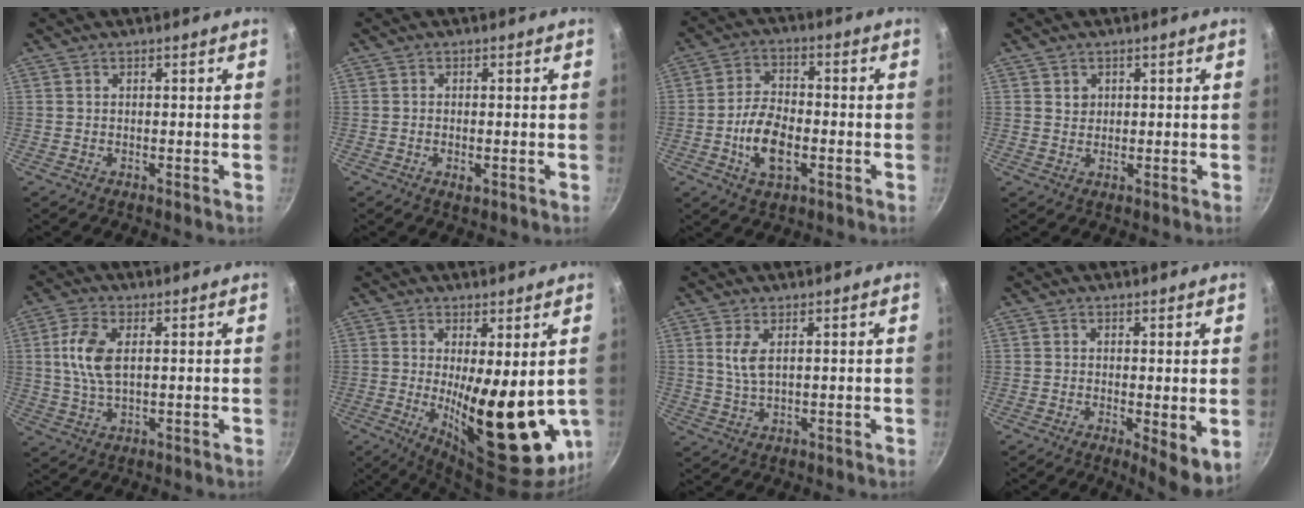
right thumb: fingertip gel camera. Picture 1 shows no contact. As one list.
[{"total": 1.9, "force": [-0.5, 1.0, 1.6], "torque": [-0.030, -0.001, -0.009]}, {"total": 9.7, "force": [-2.7, 5.4, 7.6], "torque": [-0.134, 0.020, -0.054]}, {"total": 1.9, "force": [0.7, 1.7, 0.6], "torque": [-0.001, 0.001, 0.012]}, {"total": 8.0, "force": [1.5, 4.1, 6.8], "torque": [-0.137, 0.005, 0.028]}, {"total": 18.2, "force": [-0.4, 6.2, 17.0], "torque": [-0.229, -0.034, 0.012]}, {"total": 4.0, "force": [1.2, 1.6, 3.4], "torque": [-0.072, -0.009, 0.027]}, {"total": 6.3, "force": [-0.5, 2.1, 6.0], "torque": [-0.075, -0.017, -0.004]}]